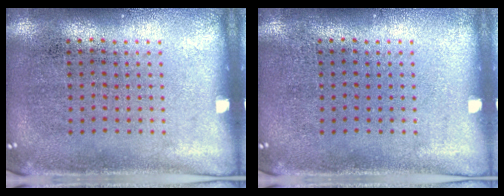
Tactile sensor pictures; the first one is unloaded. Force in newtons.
{"total": 0.0}